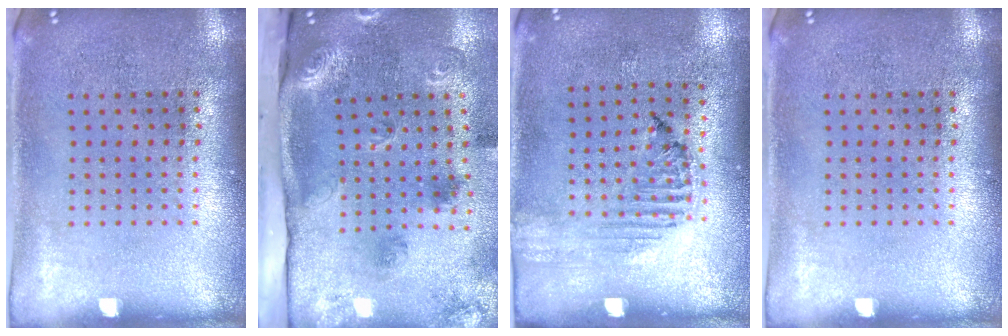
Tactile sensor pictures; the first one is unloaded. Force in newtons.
{"total": 2.7, "press": 1.9, "slide": 1.8}
{"total": 1.2, "press": 1.1, "slide": 0.2}
{"total": 0.0}